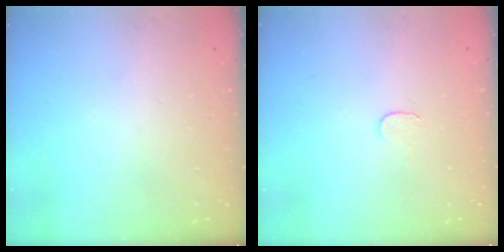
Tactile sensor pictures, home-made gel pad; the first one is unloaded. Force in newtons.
{"total": 3.7, "press": 3.7, "slide": 0.4}